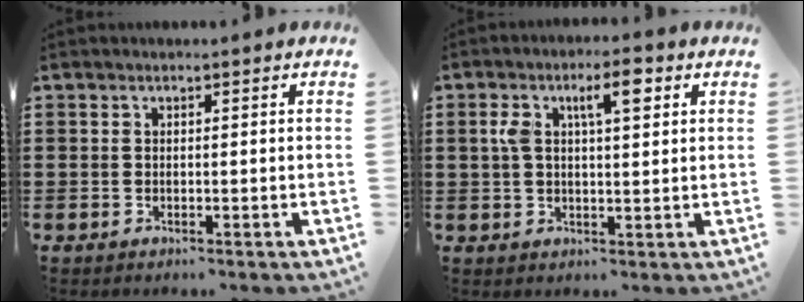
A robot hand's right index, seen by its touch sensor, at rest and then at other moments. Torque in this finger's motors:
{"motor_torque": [0.54, 0.24, 0.40, 0.13]}